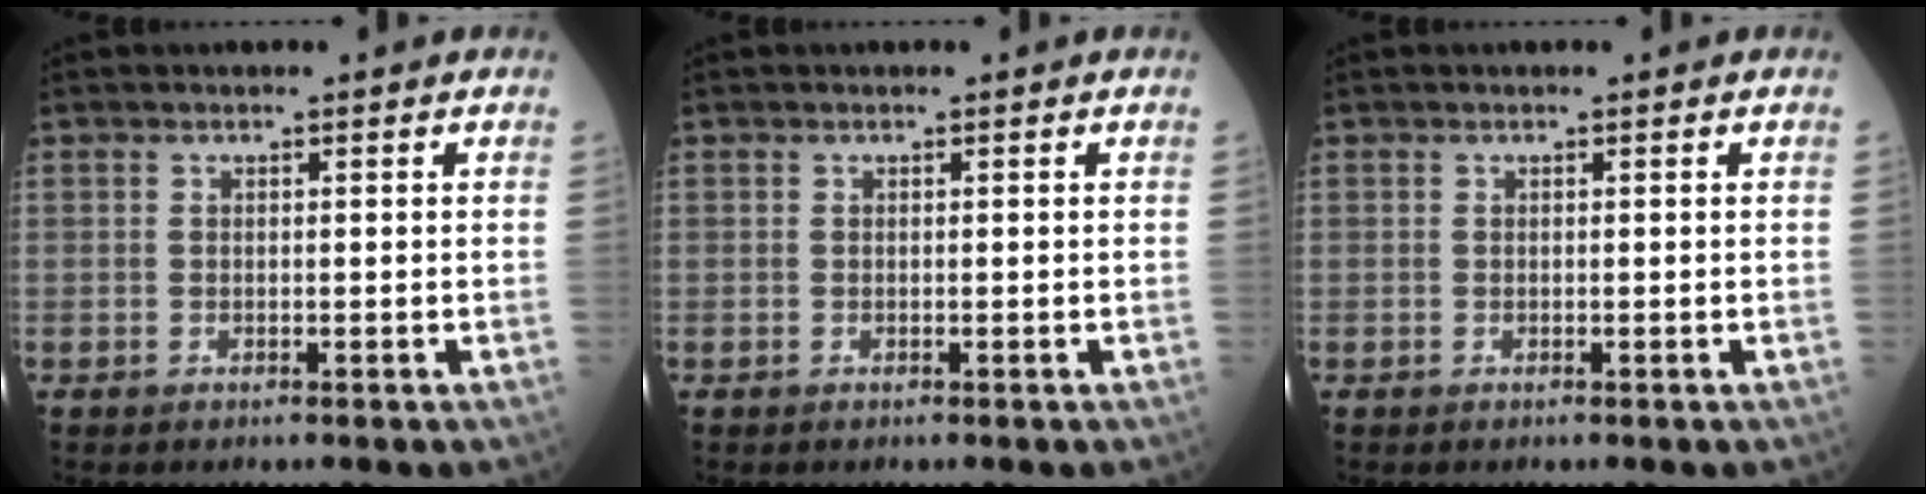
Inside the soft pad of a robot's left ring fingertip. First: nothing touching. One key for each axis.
{"total": 0.0}
{"total": 0.0}